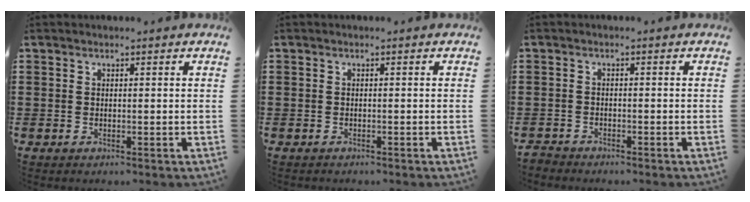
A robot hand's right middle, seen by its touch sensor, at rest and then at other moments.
{"total": 0.6, "force": [-0.6, 0.2, -0.1], "torque": [0.001, 0.003, -0.013]}
{"total": 1.9, "force": [-1.9, 0.4, -0.2], "torque": [-0.003, 0.002, -0.043]}